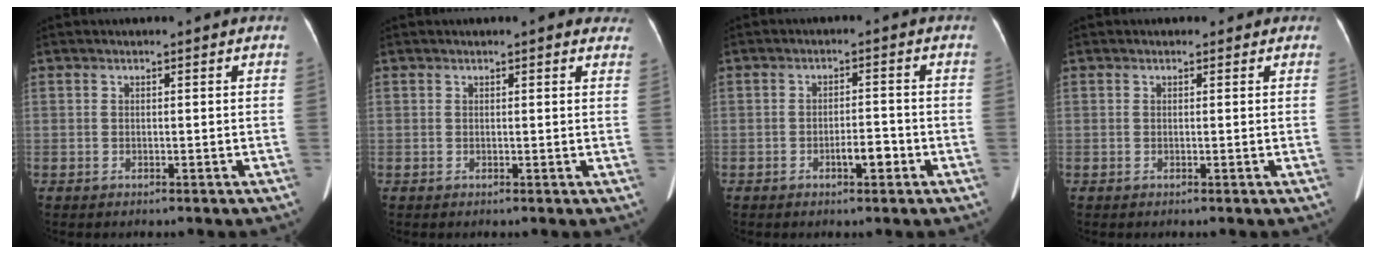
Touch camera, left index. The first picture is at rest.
{"total": 4.3, "force": [3.5, 1.1, 2.2], "torque": [-0.013, 0.007, 0.025]}
{"total": 3.1, "force": [-1.6, 0.9, 2.5], "torque": [-0.039, 0.003, -0.025]}
{"total": 0.8, "force": [0.5, 0.7, 0.1], "torque": [0.001, 0.003, 0.000]}